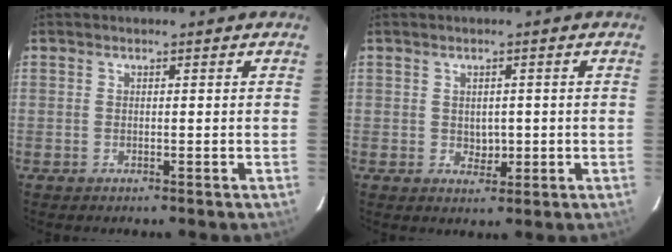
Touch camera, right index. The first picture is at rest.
{"total": 2.5, "force": [-0.1, 1.8, 1.7], "torque": [-0.022, 0.000, 0.005]}